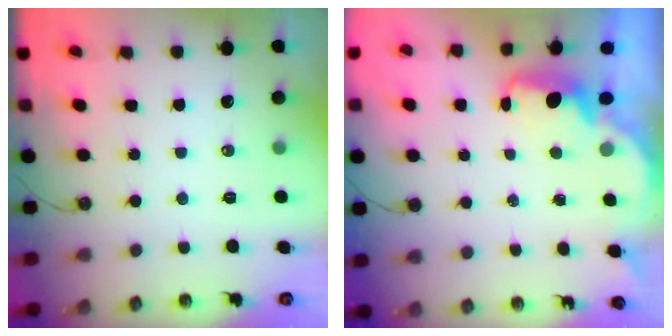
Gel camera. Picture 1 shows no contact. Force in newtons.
{"total": 2.3, "press": 2.2, "slide": 0.6}